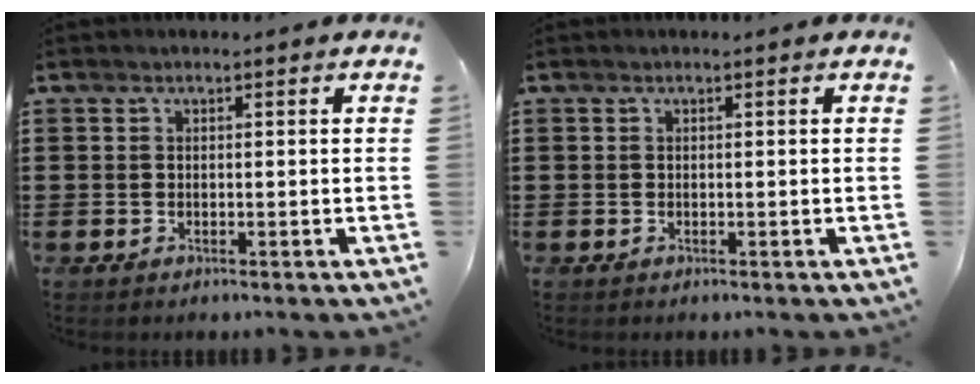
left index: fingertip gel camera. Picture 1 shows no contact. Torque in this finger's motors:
{"motor_torque": [0.00, 0.00, 0.00, 0.00]}